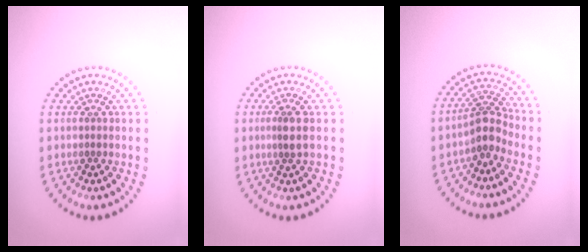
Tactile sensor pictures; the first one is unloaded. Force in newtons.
{"total": 1.7, "press": 1.3, "slide": 1.2}
{"total": 2.8, "press": 2.2, "slide": 1.7}